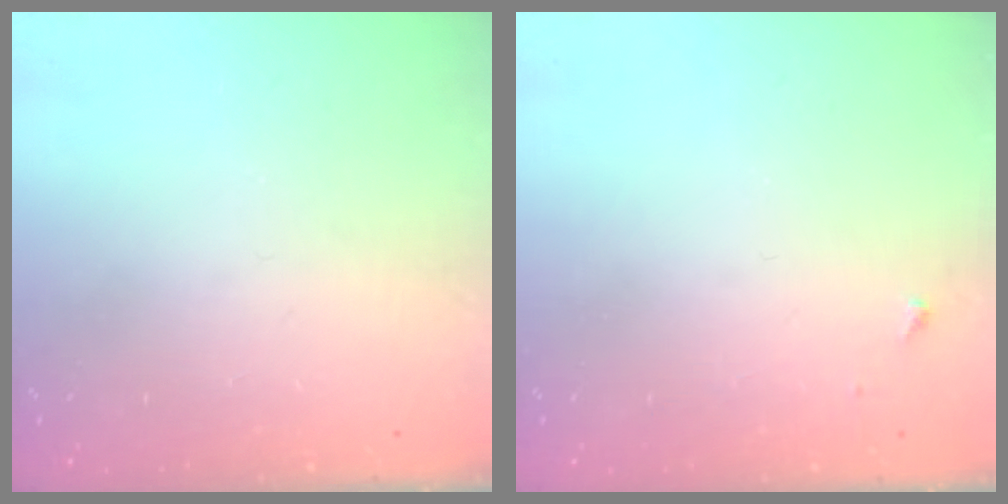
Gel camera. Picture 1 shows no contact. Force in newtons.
{"total": 3.3, "press": 3.3, "slide": 0.4}